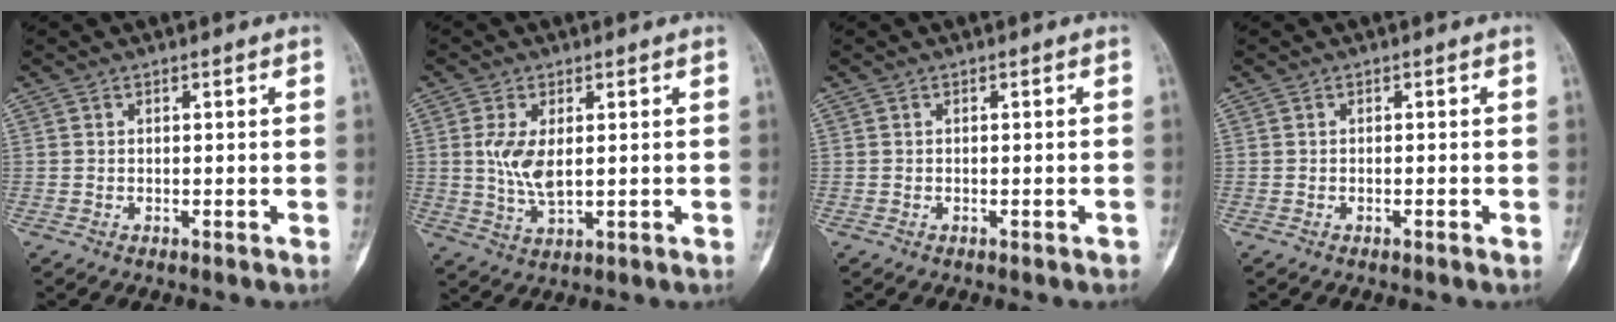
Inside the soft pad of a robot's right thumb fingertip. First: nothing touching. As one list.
[{"total": 6.2, "force": [0.8, 2.9, 5.4], "torque": [-0.109, -0.010, 0.021]}, {"total": 0.8, "force": [-0.6, 0.3, 0.5], "torque": [-0.006, 0.007, -0.004]}, {"total": 0.7, "force": [-0.3, 0.1, 0.6], "torque": [-0.011, 0.003, -0.003]}]